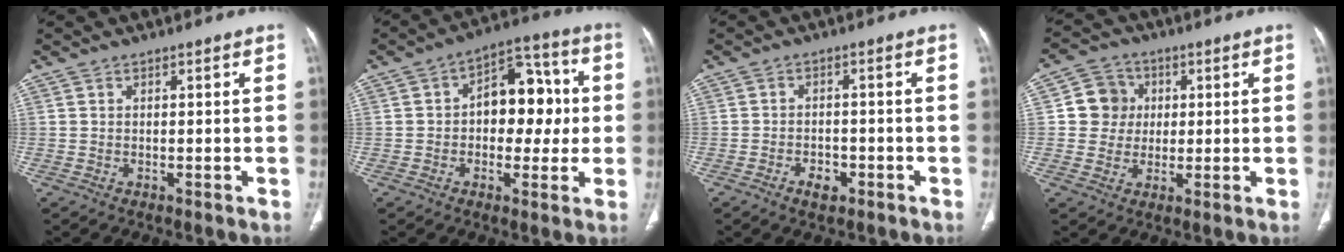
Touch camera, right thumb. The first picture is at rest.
{"total": 13.1, "force": [0.6, 8.6, 9.9], "torque": [-0.092, 0.034, 0.003]}
{"total": 3.5, "force": [-2.0, 2.1, 2.0], "torque": [-0.028, 0.014, -0.027]}
{"total": 7.3, "force": [1.0, 6.9, 1.9], "torque": [0.003, 0.006, 0.009]}